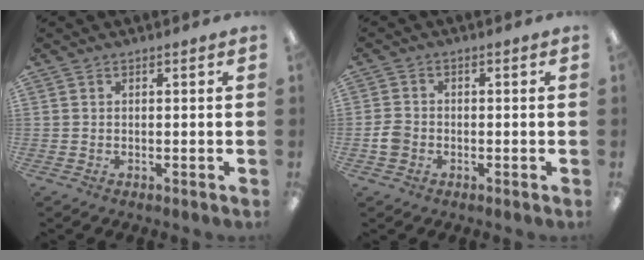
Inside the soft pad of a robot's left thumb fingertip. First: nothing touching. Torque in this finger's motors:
{"motor_torque": [-0.16, 0.17, 0.07, -0.02, 0.00]}